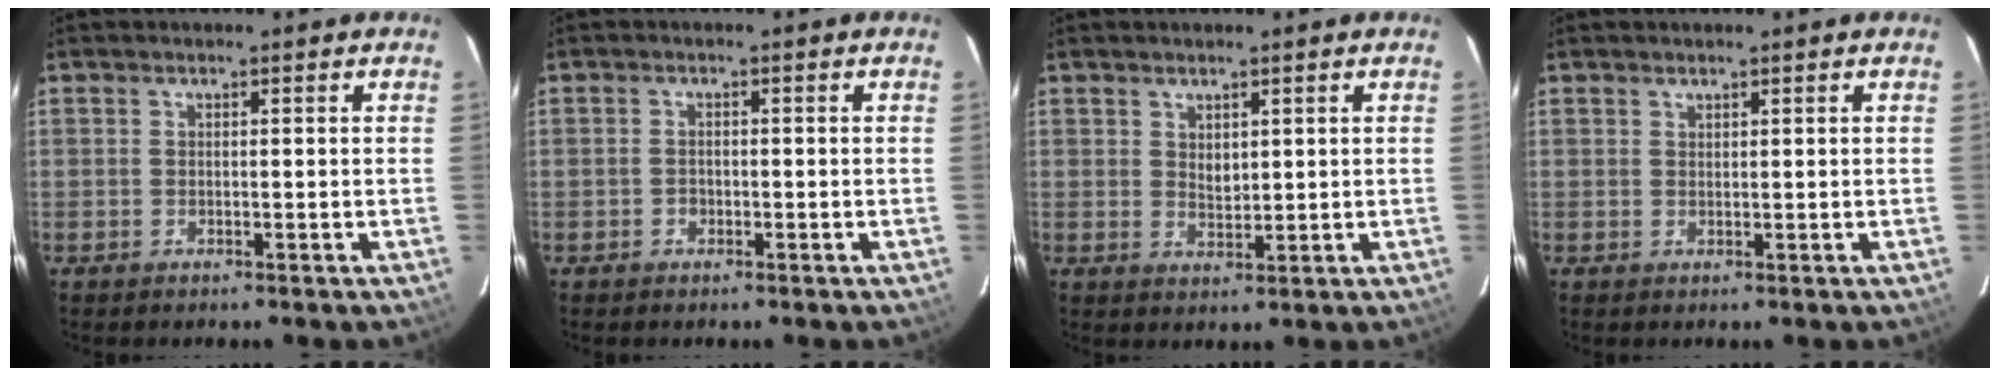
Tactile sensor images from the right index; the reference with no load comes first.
{"total": 1.3, "force": [-0.5, 1.1, 0.4], "torque": [-0.006, 0.002, -0.007]}
{"total": 2.3, "force": [1.2, 1.5, 1.3], "torque": [-0.019, -0.001, 0.023]}
{"total": 0.6, "force": [0.6, 0.2, 0.1], "torque": [0.000, 0.001, 0.012]}